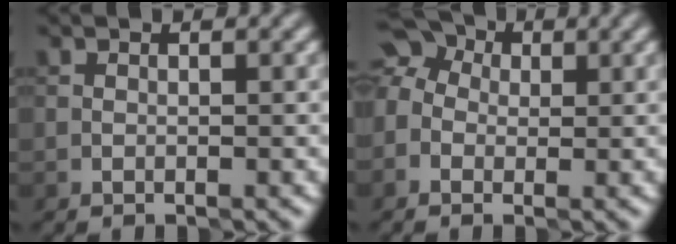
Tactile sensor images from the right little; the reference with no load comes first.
{"total": 6.7, "force": [1.5, 5.3, 3.8], "torque": [-0.060, 0.036, -0.014]}